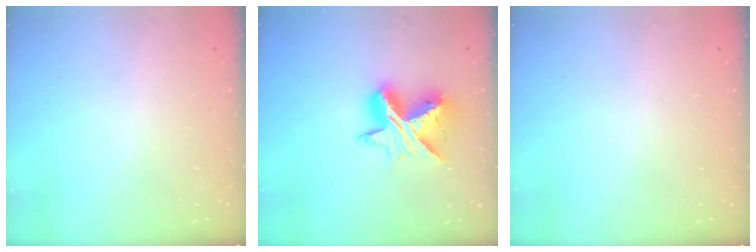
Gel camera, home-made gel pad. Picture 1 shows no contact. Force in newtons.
{"total": 11.8, "press": 11.8, "slide": 1.0}
{"total": 0.0}